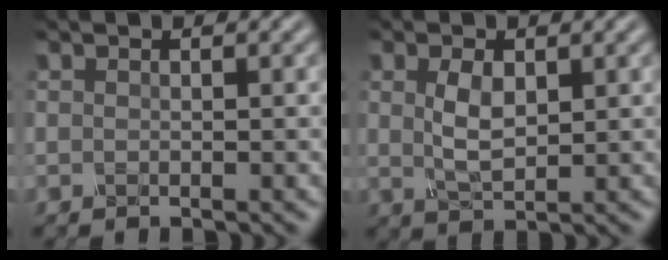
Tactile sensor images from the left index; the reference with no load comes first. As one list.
[{"total": 2.3, "force": [0.2, 1.1, 2.0], "torque": [-0.054, -0.002, 0.019]}]